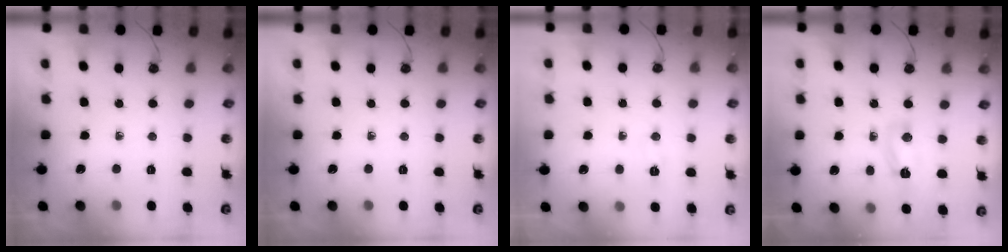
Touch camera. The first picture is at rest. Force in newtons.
{"total": 0.0}
{"total": 4.0, "press": 3.9, "slide": 0.6}
{"total": 6.2, "press": 5.0, "slide": 3.7}